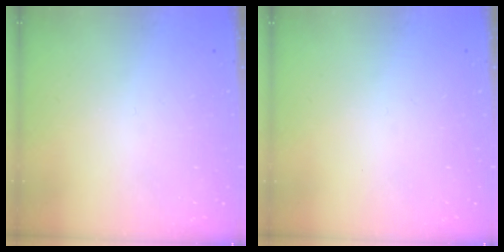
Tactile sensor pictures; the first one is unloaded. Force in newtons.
{"total": 0.0}